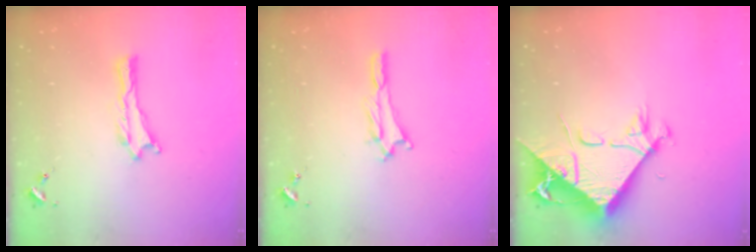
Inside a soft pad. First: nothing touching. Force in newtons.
{"total": 1.8, "press": 1.8, "slide": 0.1}
{"total": 9.8, "press": 9.7, "slide": 1.1}